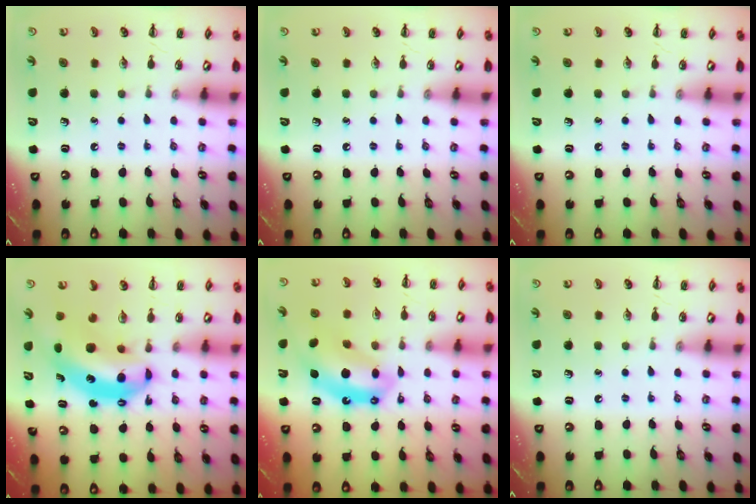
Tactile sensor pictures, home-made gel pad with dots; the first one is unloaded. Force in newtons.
{"total": 0.0}
{"total": 0.0}
{"total": 8.6, "press": 8.4, "slide": 1.9}
{"total": 12.1, "press": 11.6, "slide": 3.4}
{"total": 0.0}